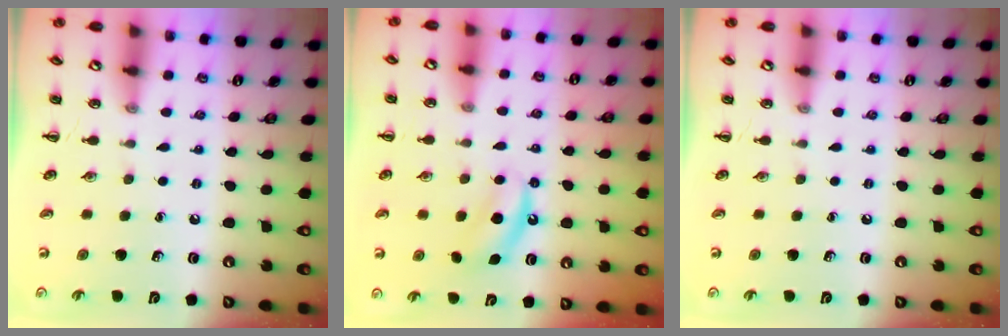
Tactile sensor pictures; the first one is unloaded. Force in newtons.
{"total": 6.7, "press": 6.5, "slide": 1.6}
{"total": 0.0}